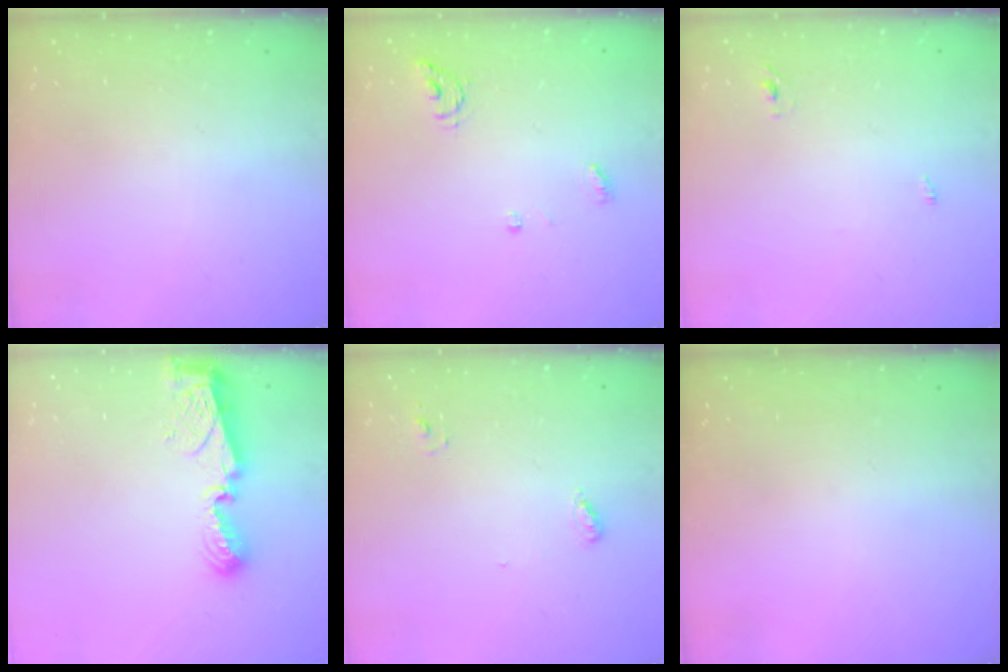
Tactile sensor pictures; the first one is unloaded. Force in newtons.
{"total": 5.3, "press": 5.3, "slide": 0.4}
{"total": 2.3, "press": 2.1, "slide": 1.0}
{"total": 8.1, "press": 8.1, "slide": 0.9}
{"total": 5.9, "press": 5.9, "slide": 0.3}
{"total": 0.0}